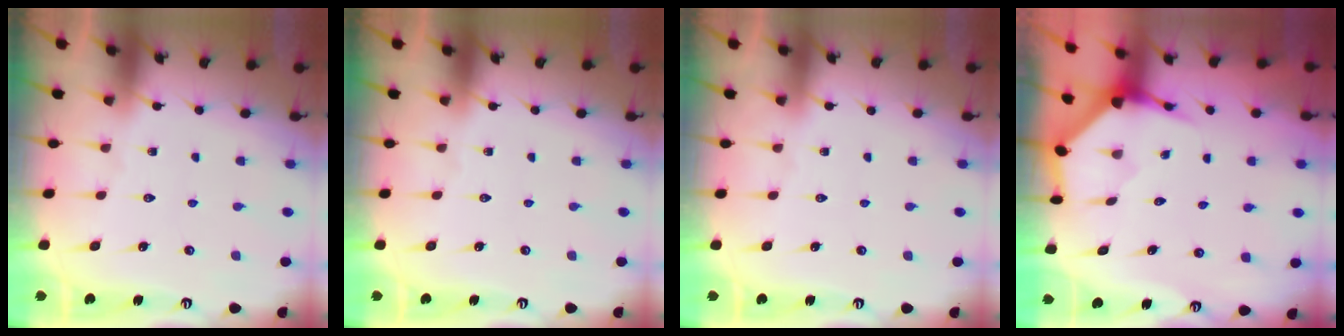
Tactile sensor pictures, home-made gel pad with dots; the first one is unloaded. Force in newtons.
{"total": 0.0}
{"total": 0.0}
{"total": 3.9, "press": 3.9, "slide": 0.5}